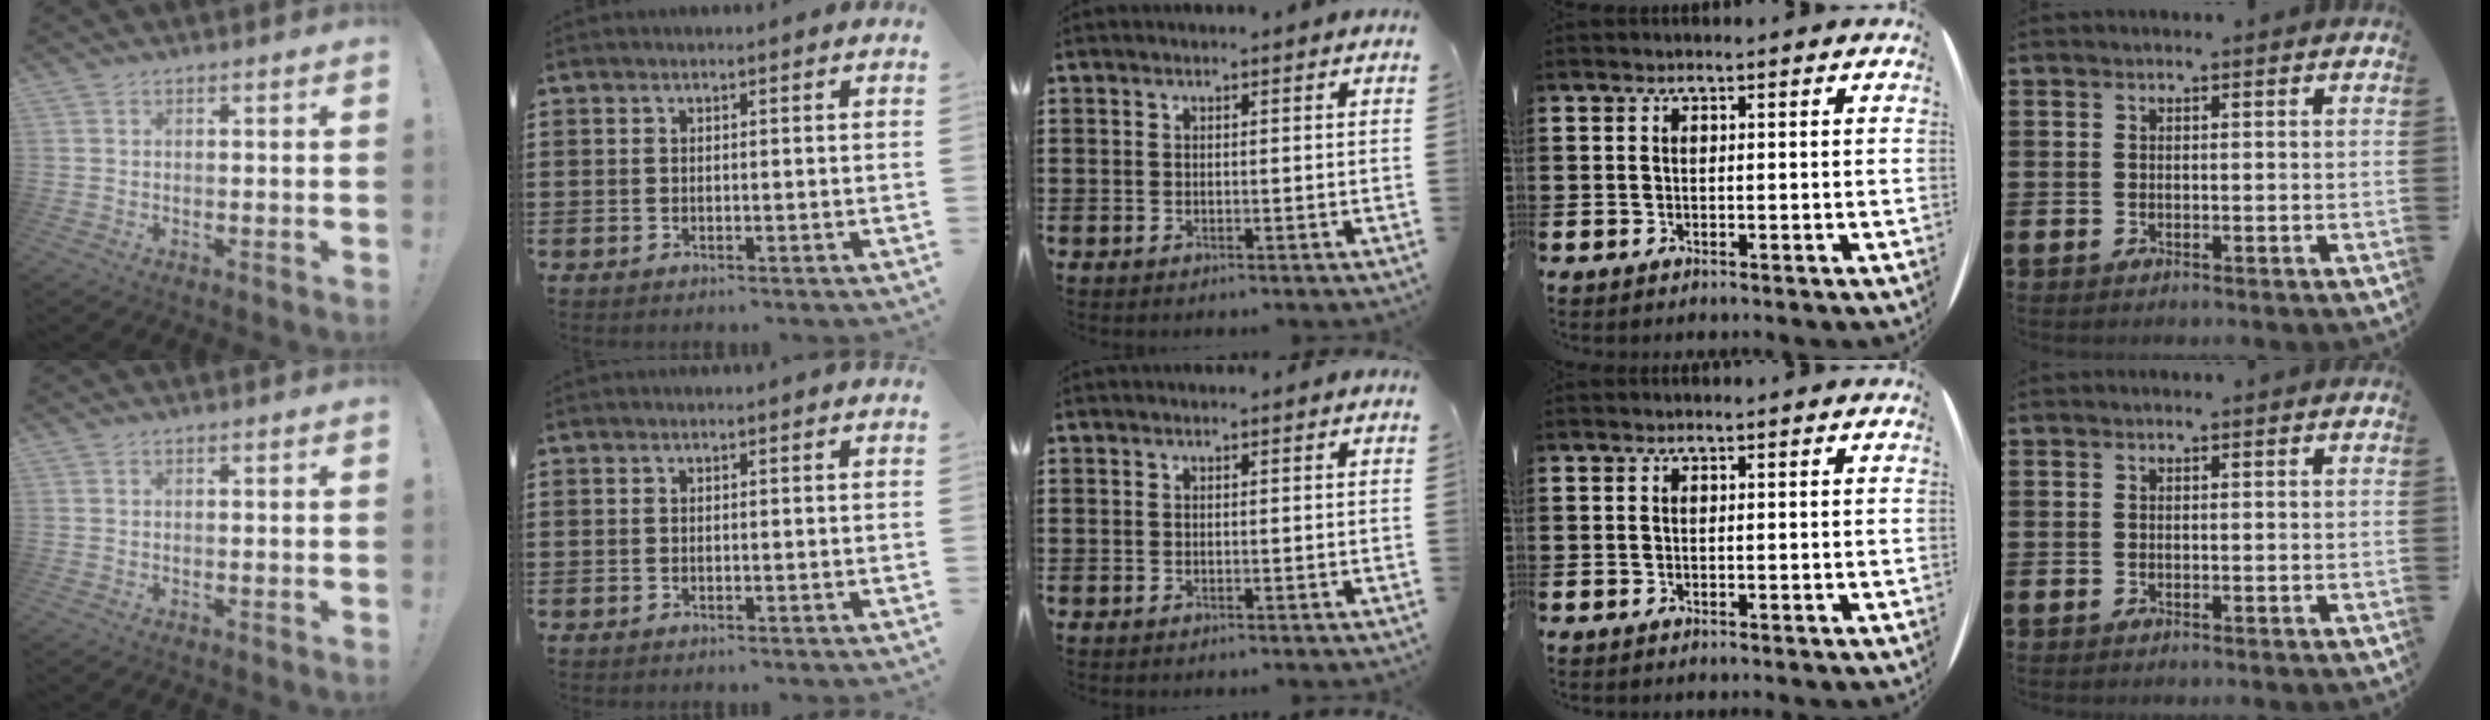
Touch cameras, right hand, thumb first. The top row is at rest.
{}